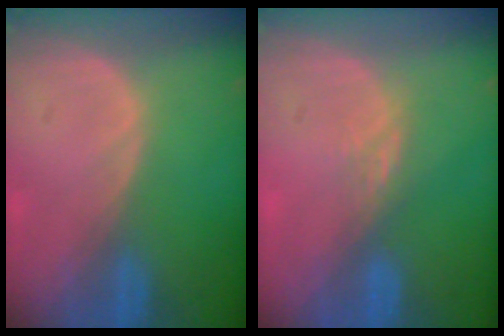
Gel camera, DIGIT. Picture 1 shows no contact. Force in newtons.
{"total": 2.4, "press": 1.9, "slide": 1.4}